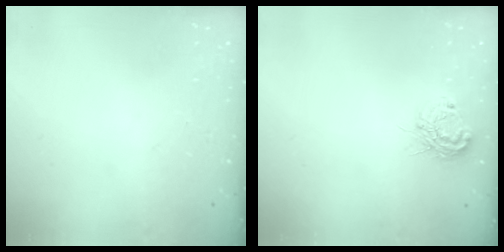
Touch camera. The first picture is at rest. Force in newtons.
{"total": 9.8, "press": 9.8, "slide": 0.8}